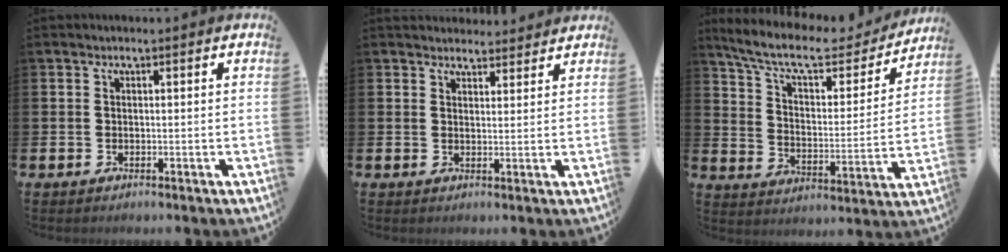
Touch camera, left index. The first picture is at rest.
{"total": 3.1, "force": [3.0, 0.8, -0.2], "torque": [0.006, -0.014, 0.053]}
{"total": 9.9, "force": [8.5, 2.8, 4.4], "torque": [-0.112, -0.052, 0.141]}